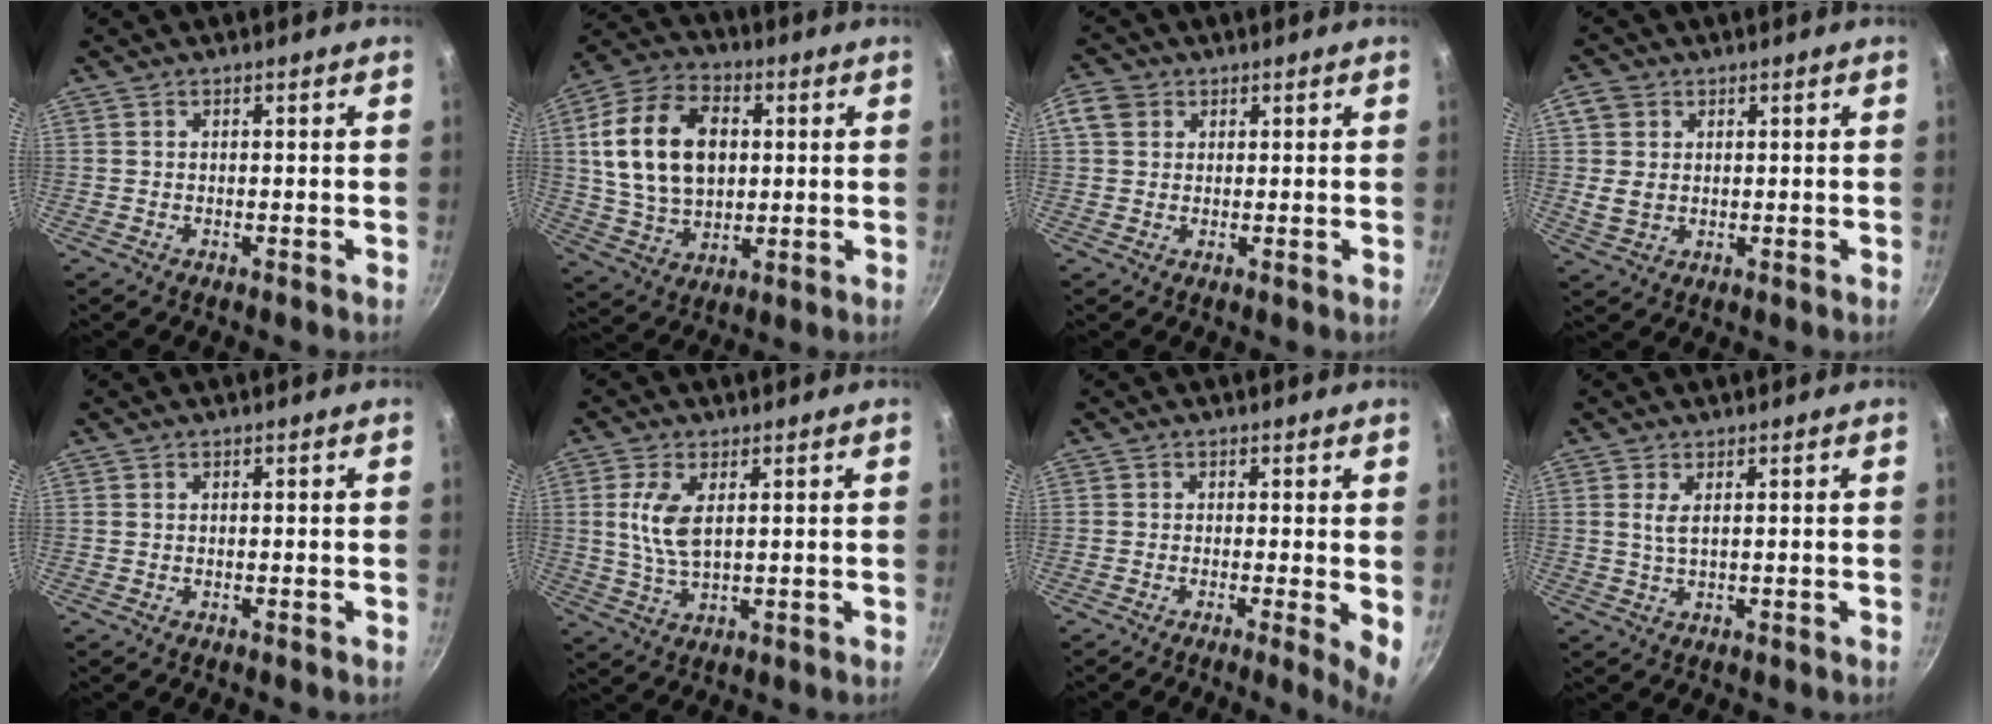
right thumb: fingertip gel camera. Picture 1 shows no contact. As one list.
[{"total": 18.7, "force": [3.1, 12.8, 13.4], "torque": [-0.227, 0.004, 0.054]}, {"total": 4.3, "force": [1.4, 3.6, 1.9], "torque": [-0.023, 0.003, 0.020]}, {"total": 5.5, "force": [1.0, 4.6, 2.8], "torque": [-0.039, -0.007, 0.017]}, {"total": 0.0}, {"total": 7.2, "force": [1.7, 3.4, 6.1], "torque": [-0.125, -0.005, 0.035]}, {"total": 4.7, "force": [-0.4, 0.9, 4.6], "torque": [-0.056, -0.009, -0.007]}, {"total": 2.4, "force": [0.7, 0.9, 2.1], "torque": [-0.043, -0.006, 0.016]}]